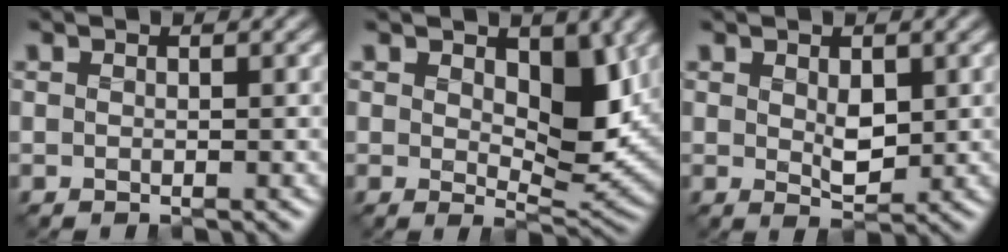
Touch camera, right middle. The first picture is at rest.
{"total": 5.5, "force": [1.7, 2.8, 4.4], "torque": [-0.068, -0.016, 0.023]}
{"total": 2.4, "force": [0.3, 1.4, 2.0], "torque": [-0.039, -0.006, 0.007]}